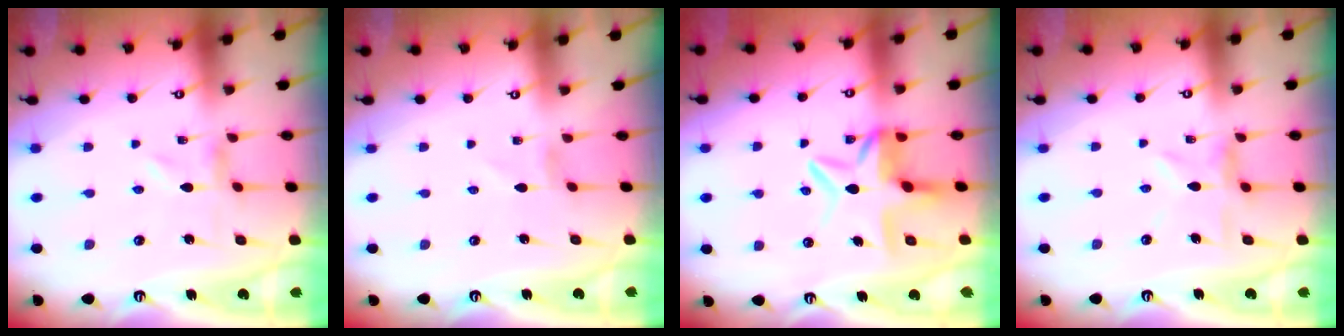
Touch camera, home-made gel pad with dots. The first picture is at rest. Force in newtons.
{"total": 0.5, "press": 0.5, "slide": 0.1}
{"total": 8.5, "press": 8.3, "slide": 2.0}
{"total": 6.2, "press": 6.2, "slide": 0.5}